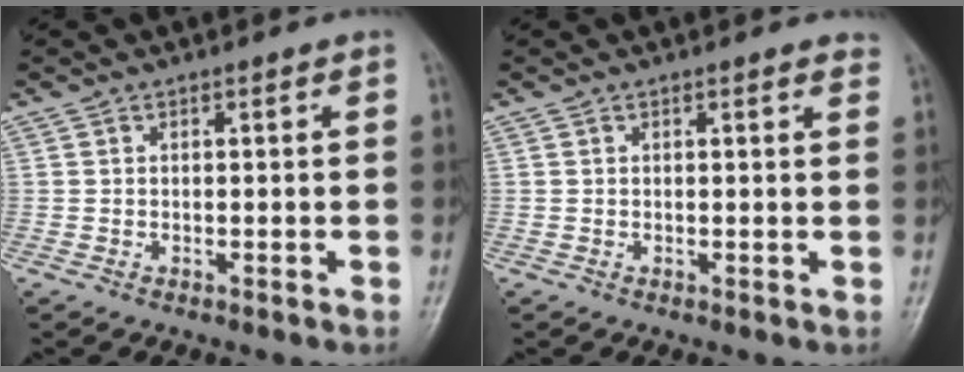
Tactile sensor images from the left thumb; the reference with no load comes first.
{"total": 1.8, "force": [1.4, 0.5, 0.9], "torque": [-0.007, -0.002, 0.010]}